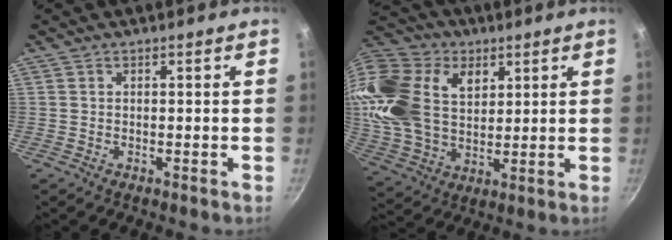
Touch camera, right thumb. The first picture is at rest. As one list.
[{"total": 25.0, "force": [8.2, 17.4, 15.9], "torque": [-0.321, 0.002, 0.154]}]